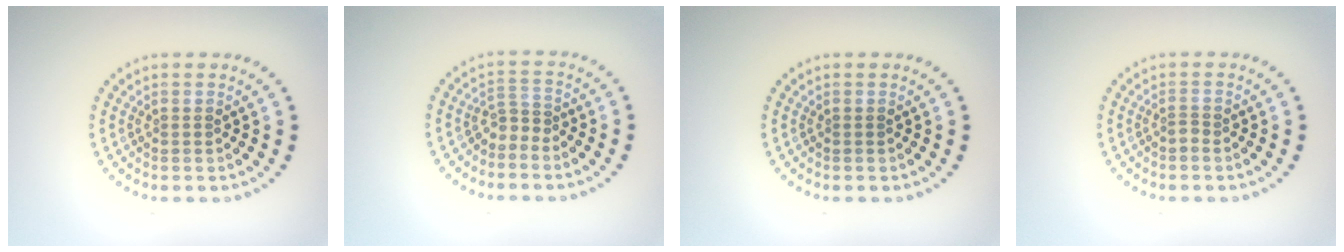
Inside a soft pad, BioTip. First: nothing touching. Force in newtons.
{"total": 1.7, "press": 1.1, "slide": 1.3}
{"total": 0.0}
{"total": 0.9, "press": 0.5, "slide": 0.7}